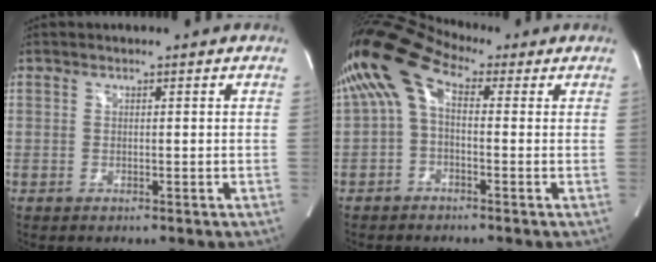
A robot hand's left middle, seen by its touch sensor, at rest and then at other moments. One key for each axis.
{"total": 9.7, "fx": 2.6, "fy": 4.6, "fz": 8.1, "tx": -0.166, "ty": 0.058, "tz": 0.037}